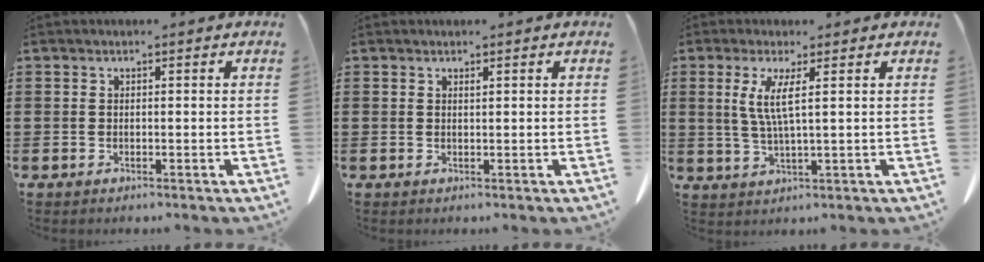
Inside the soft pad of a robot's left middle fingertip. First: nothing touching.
{"total": 0.5, "force": [0.4, 0.0, 0.3], "torque": [-0.007, -0.001, 0.009]}
{"total": 4.5, "force": [1.5, 0.1, 4.2], "torque": [-0.089, -0.005, 0.024]}